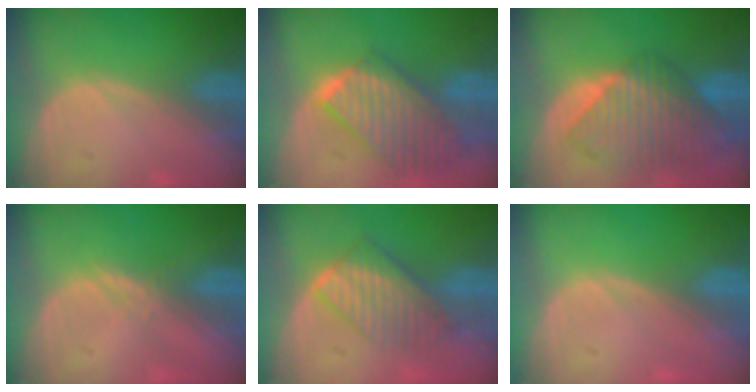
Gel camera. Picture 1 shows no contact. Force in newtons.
{"total": 9.8, "press": 8.6, "slide": 4.8}
{"total": 10.1, "press": 8.8, "slide": 5.0}
{"total": 1.1, "press": 1.1, "slide": 0.1}
{"total": 6.7, "press": 6.4, "slide": 1.9}
{"total": 0.0}